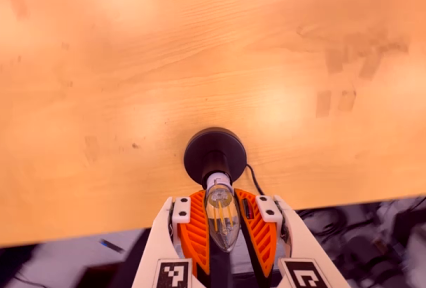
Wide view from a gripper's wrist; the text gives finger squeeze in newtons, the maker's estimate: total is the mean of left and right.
{"total": 14.3, "left": 15.6, "right": 12.9}